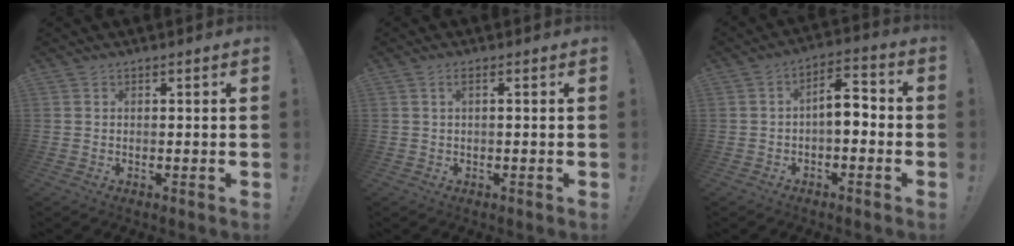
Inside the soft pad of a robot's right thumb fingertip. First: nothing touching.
{"total": 1.3, "force": [0.1, 0.1, 1.3], "torque": [-0.021, 0.001, -0.001]}
{"total": 7.6, "force": [-1.1, 4.1, 6.3], "torque": [-0.093, 0.007, -0.019]}